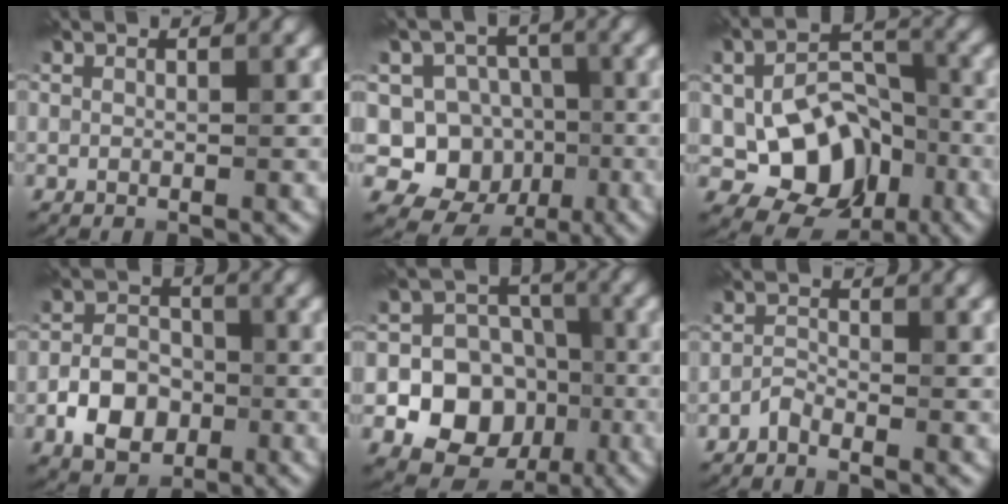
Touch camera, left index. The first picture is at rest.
{"total": 8.8, "force": [-2.3, 7.9, 3.0], "torque": [-0.055, 0.030, -0.056]}
{"total": 9.4, "force": [-3.0, 6.3, 6.3], "torque": [-0.105, 0.001, -0.048]}
{"total": 4.9, "force": [-2.2, 3.4, 2.8], "torque": [-0.047, 0.000, -0.040]}
{"total": 10.7, "force": [-3.6, 9.2, 4.2], "torque": [-0.062, -0.001, -0.083]}
{"total": 1.3, "force": [-1.3, -0.1, 0.1], "torque": [-0.008, 0.009, -0.025]}